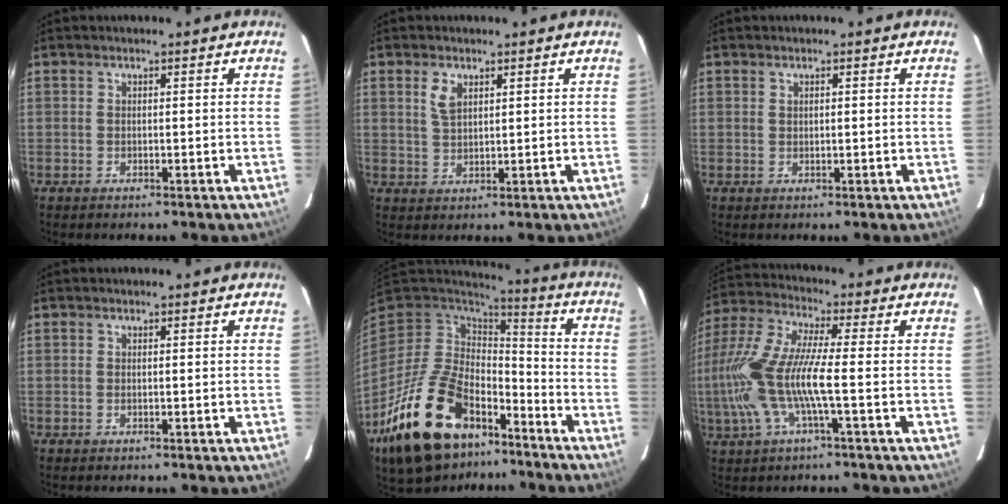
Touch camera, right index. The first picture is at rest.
{"total": 3.5, "force": [1.7, 1.9, 2.4], "torque": [-0.046, 0.003, 0.034]}
{"total": 0.8, "force": [0.3, 0.3, 0.6], "torque": [-0.011, 0.004, 0.006]}
{"total": 0.0}
{"total": 24.9, "force": [-15.0, 13.4, 14.7], "torque": [-0.298, -0.010, -0.236]}
{"total": 15.7, "force": [-2.9, 2.6, 15.2], "torque": [-0.303, -0.007, -0.058]}